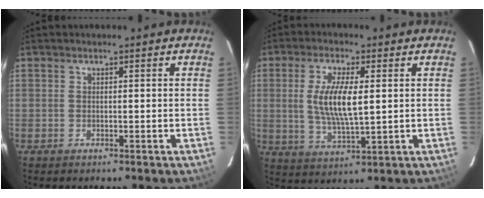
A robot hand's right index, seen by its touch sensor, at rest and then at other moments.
{"total": 9.5, "force": [1.1, 2.8, 9.0], "torque": [-0.177, -0.004, 0.025]}